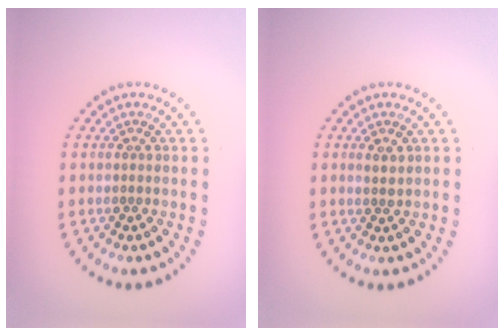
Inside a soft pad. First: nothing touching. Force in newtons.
{"total": 1.1, "press": 1.0, "slide": 0.5}